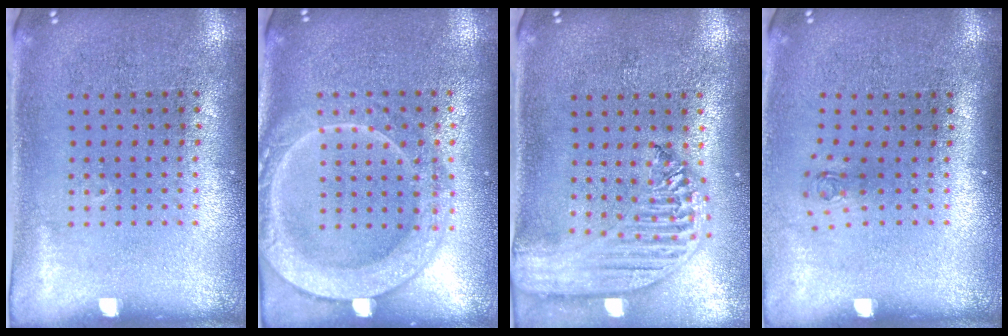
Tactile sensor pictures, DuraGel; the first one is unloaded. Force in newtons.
{"total": 2.0, "press": 2.0, "slide": 0.3}
{"total": 2.6, "press": 2.2, "slide": 1.4}
{"total": 0.7, "press": 0.3, "slide": 0.6}